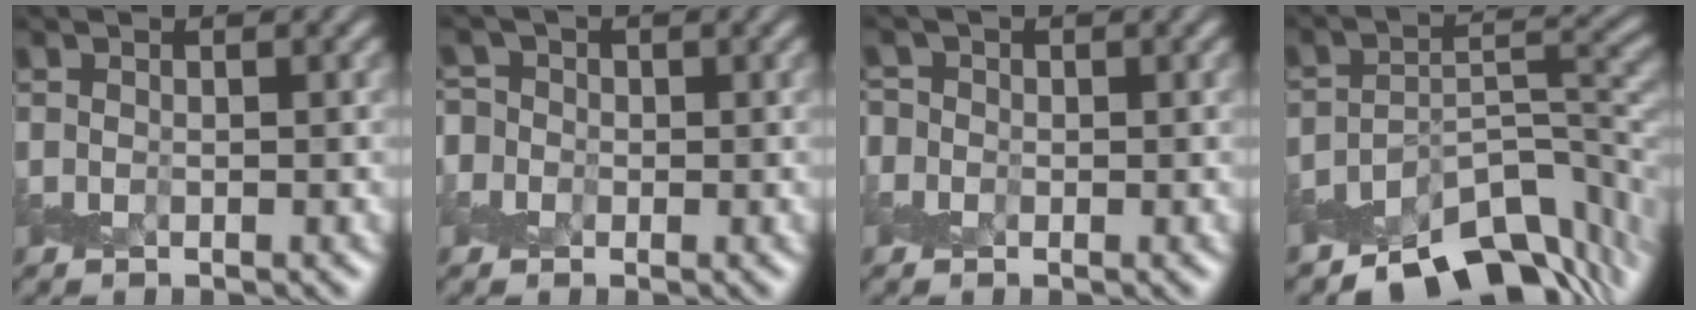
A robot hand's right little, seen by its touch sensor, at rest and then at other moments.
{"total": 3.2, "force": [-0.4, 3.1, 0.8], "torque": [-0.003, 0.023, -0.036]}
{"total": 1.5, "force": [-0.2, 1.5, 0.2], "torque": [0.010, 0.010, -0.019]}
{"total": 9.6, "force": [-7.3, 3.9, 5.0], "torque": [-0.060, -0.008, -0.120]}